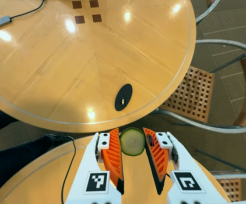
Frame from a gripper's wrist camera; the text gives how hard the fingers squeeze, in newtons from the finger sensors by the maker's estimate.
{"total": 8.9, "left": 9.1, "right": 8.7}